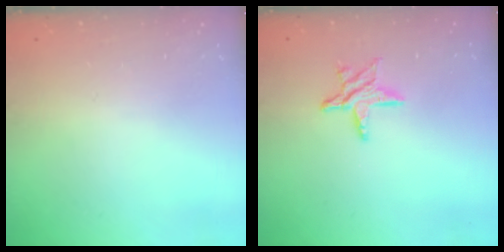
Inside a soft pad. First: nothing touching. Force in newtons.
{"total": 8.8, "press": 8.8, "slide": 1.0}